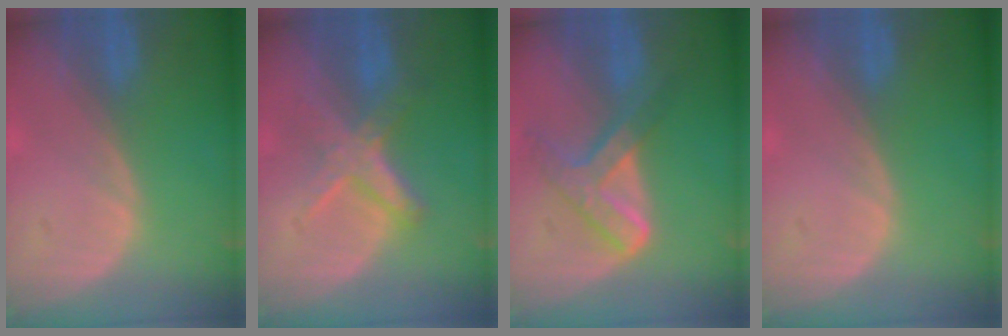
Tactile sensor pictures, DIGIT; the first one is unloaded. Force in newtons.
{"total": 6.4, "press": 5.7, "slide": 3.0}
{"total": 7.3, "press": 6.2, "slide": 3.8}
{"total": 0.0}